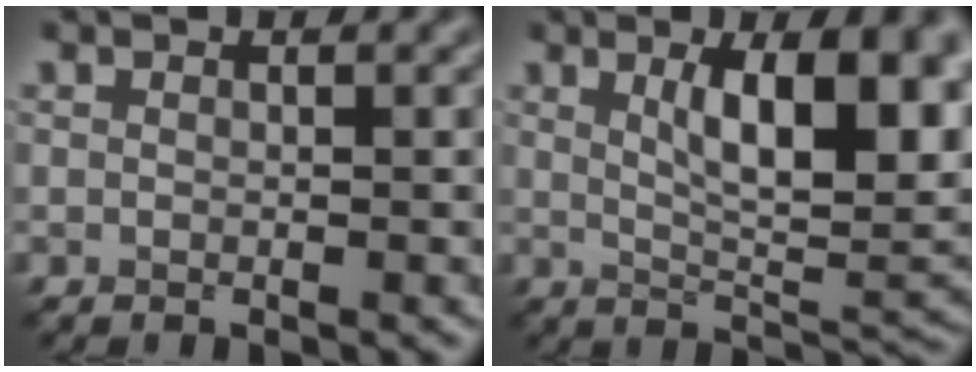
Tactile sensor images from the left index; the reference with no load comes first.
{"total": 10.5, "force": [3.0, 3.5, 9.4], "torque": [-0.126, -0.003, 0.052]}